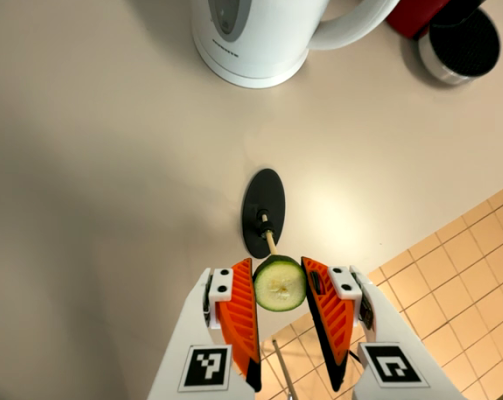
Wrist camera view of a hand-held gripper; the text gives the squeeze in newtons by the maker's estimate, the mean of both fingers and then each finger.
{"total": 8.5, "left": 8.6, "right": 8.3}